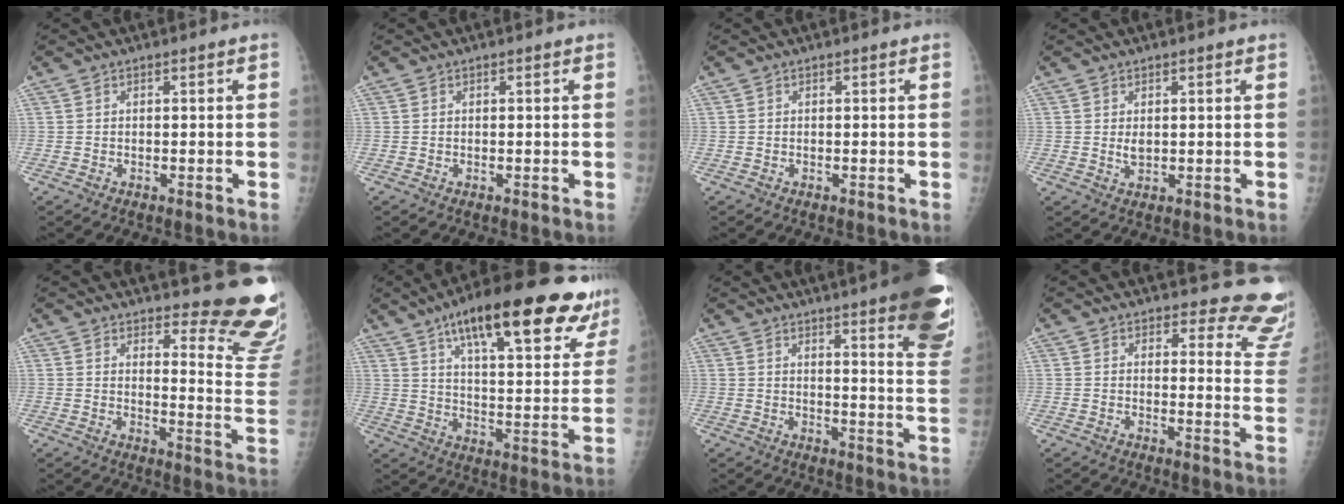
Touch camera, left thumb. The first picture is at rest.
{"total": 0.0}
{"total": 0.0}
{"total": 1.9, "force": [0.6, 1.1, 1.4], "torque": [-0.020, -0.006, 0.011]}
{"total": 15.5, "force": [13.7, 2.9, 6.6], "torque": [-0.044, -0.151, 0.152]}
{"total": 26.9, "force": [17.0, 7.8, 19.3], "torque": [-0.245, -0.036, 0.246]}
{"total": 21.3, "force": [13.9, 3.3, 15.8], "torque": [-0.173, -0.066, 0.163]}
{"total": 13.1, "force": [12.5, 3.7, 1.5], "torque": [0.038, -0.125, 0.102]}